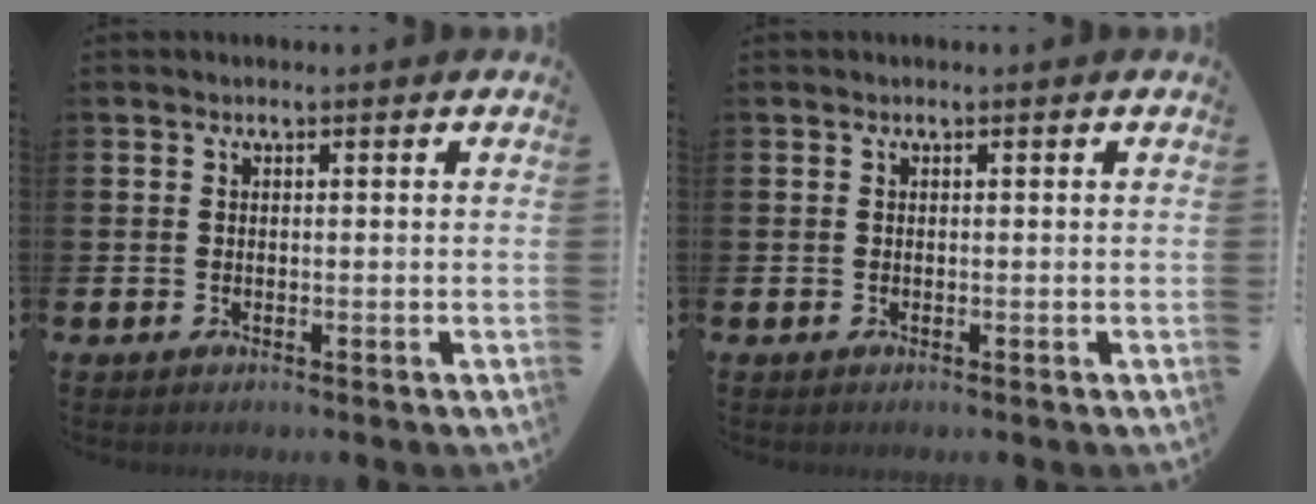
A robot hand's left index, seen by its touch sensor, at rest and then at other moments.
{"total": 0.0}